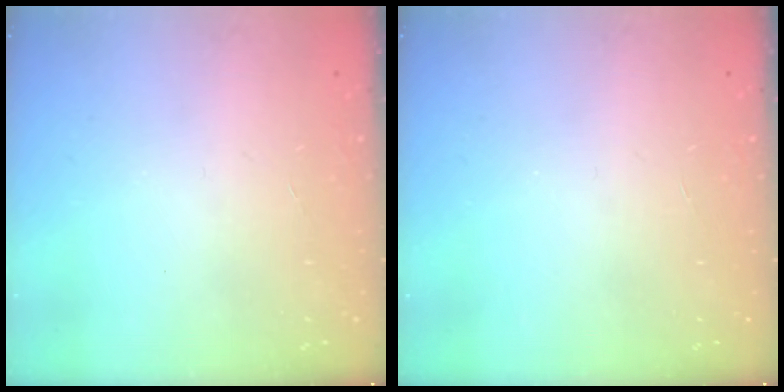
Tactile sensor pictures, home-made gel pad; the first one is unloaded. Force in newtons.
{"total": 0.0}